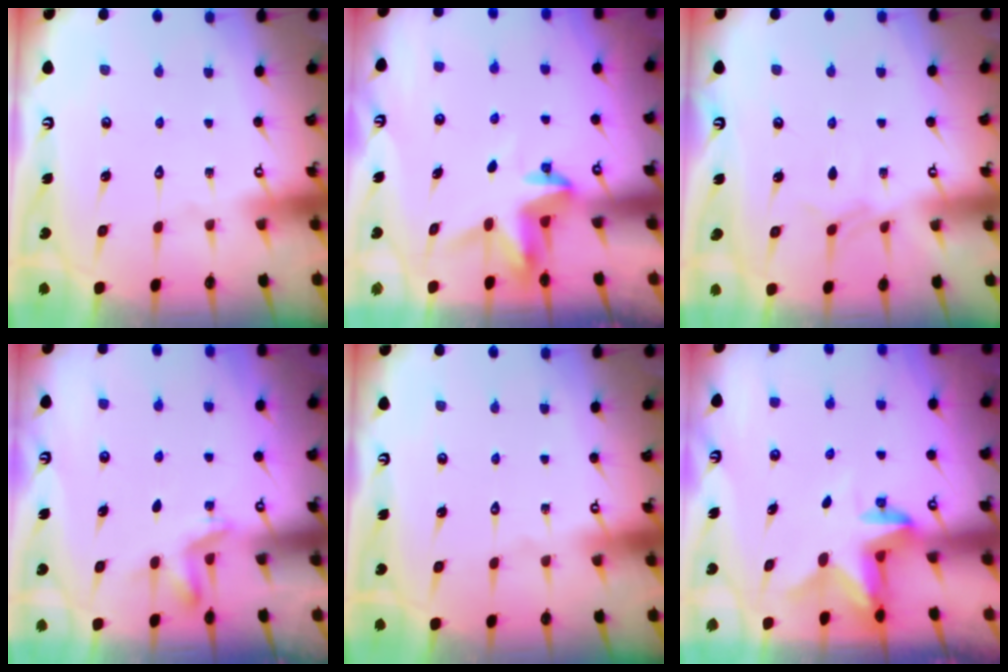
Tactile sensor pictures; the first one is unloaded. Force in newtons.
{"total": 3.8, "press": 3.8, "slide": 0.3}
{"total": 3.8, "press": 3.7, "slide": 0.5}
{"total": 2.7, "press": 2.4, "slide": 1.2}
{"total": 0.0}
{"total": 2.7, "press": 2.7, "slide": 0.5}